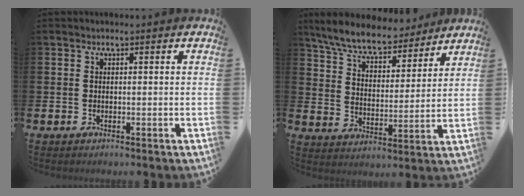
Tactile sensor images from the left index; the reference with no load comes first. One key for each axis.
{"total": 8.1, "fx": 7.6, "fy": 1.6, "fz": 2.4, "tx": -0.080, "ty": -0.046, "tz": 0.136}